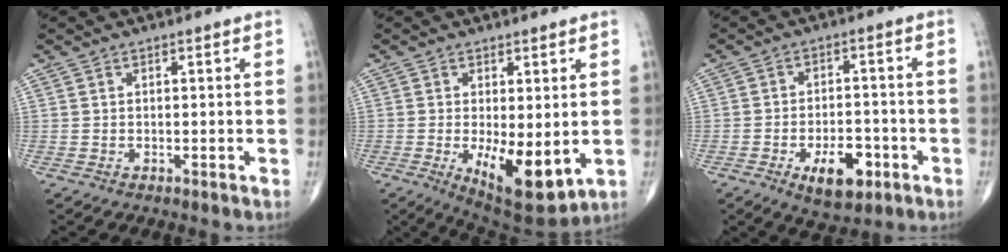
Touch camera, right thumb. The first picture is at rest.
{"total": 11.1, "force": [-1.9, 4.4, 10.0], "torque": [-0.146, -0.029, -0.015]}
{"total": 9.0, "force": [-3.9, 4.6, 6.7], "torque": [-0.088, 0.016, -0.054]}